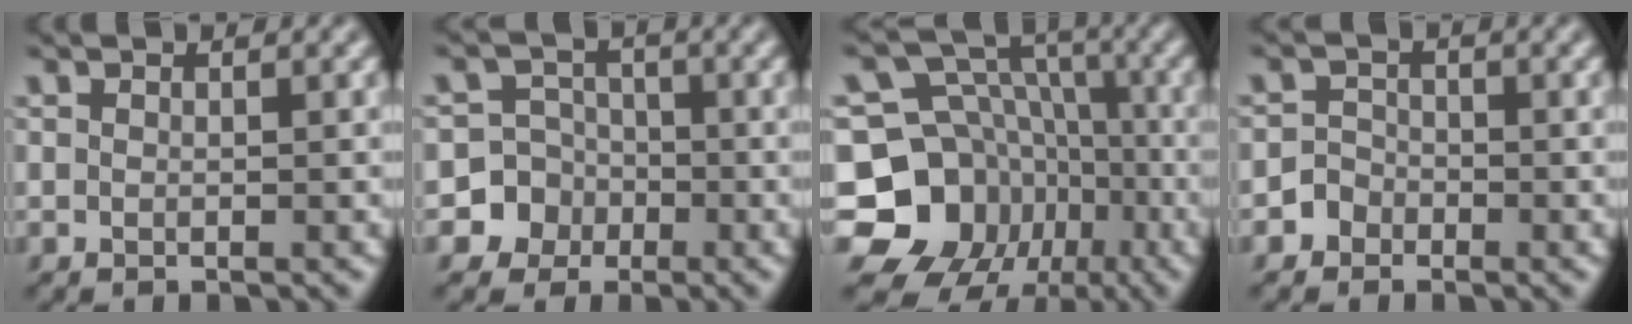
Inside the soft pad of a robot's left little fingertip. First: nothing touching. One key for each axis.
{"total": 6.2, "fx": -2.6, "fy": 5.7, "fz": 0.1, "tx": 0.018, "ty": 0.002, "tz": -0.062}
{"total": 14.0, "fx": -5.8, "fy": 11.9, "fz": 4.6, "tx": -0.088, "ty": -0.011, "tz": -0.110}
{"total": 1.7, "fx": -1.0, "fy": 1.3, "fz": 0.0, "tx": 0.016, "ty": 0.006, "tz": -0.024}